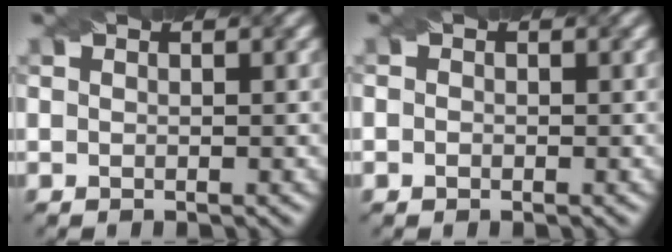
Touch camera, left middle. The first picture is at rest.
{"total": 0.6, "force": [-0.2, 0.5, 0.2], "torque": [-0.003, -0.005, -0.004]}